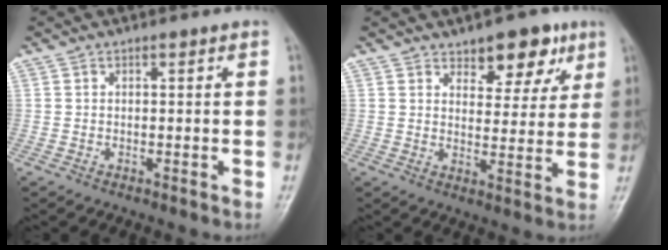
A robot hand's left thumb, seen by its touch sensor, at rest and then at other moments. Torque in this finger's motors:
{"motor_torque": [0.07, 0.15, -0.08, -0.17, 0.10]}